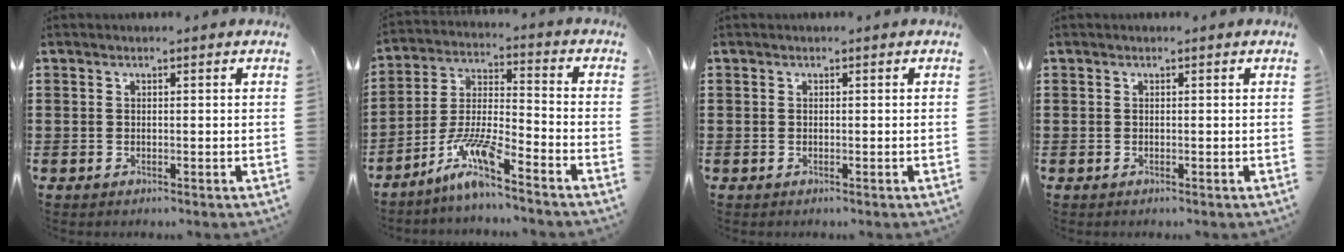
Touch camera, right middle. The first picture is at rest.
{"total": 9.1, "force": [-7.0, 0.7, 5.8], "torque": [-0.134, -0.014, -0.140]}
{"total": 0.0}
{"total": 0.0}